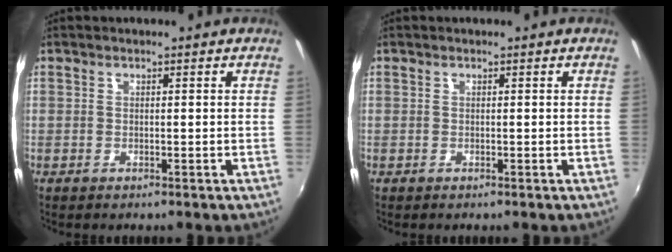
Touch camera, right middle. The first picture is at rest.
{"total": 0.0}